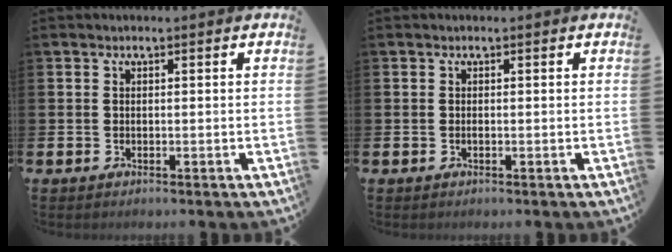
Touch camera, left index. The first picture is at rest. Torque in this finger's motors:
{"motor_torque": [0.13, 0.05, -0.02, 0.02]}